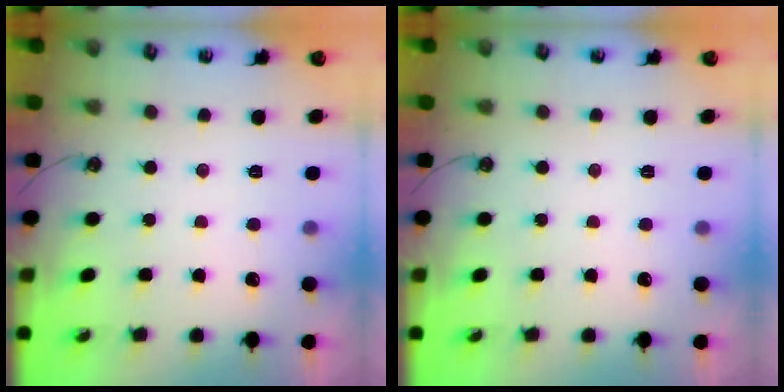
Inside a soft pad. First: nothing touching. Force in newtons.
{"total": 0.0}